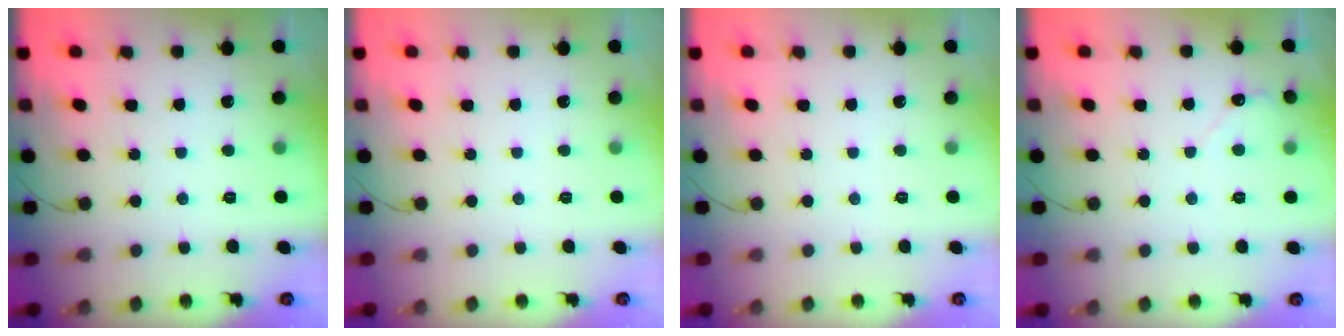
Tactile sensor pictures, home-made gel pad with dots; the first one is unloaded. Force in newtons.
{"total": 0.0}
{"total": 0.0}
{"total": 2.7, "press": 2.7, "slide": 0.2}